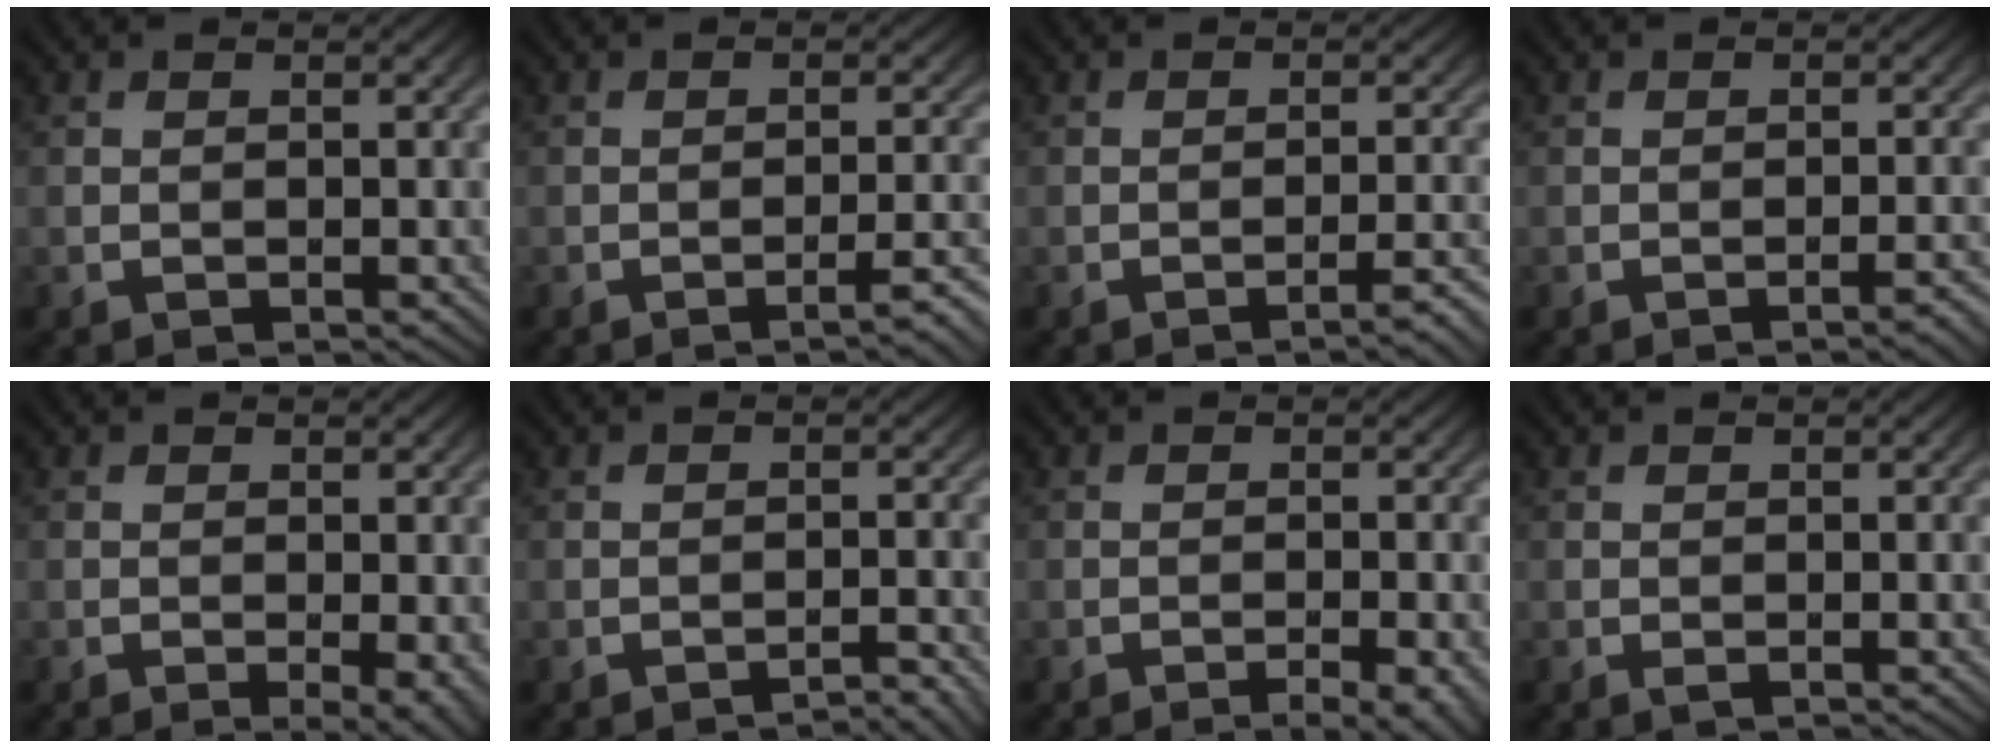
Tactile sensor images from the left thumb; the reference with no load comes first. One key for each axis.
{"total": 2.4, "fx": -1.9, "fy": -0.5, "fz": 1.4, "tx": -0.023, "ty": 0.008, "tz": -0.028}
{"total": 2.1, "fx": -1.8, "fy": -0.6, "fz": 1.0, "tx": -0.017, "ty": 0.007, "tz": -0.026}
{"total": 1.5, "fx": -1.3, "fy": -0.5, "fz": 0.6, "tx": -0.010, "ty": 0.005, "tz": -0.019}
{"total": 3.4, "fx": -0.4, "fy": 1.4, "fz": 3.1, "tx": -0.040, "ty": 0.000, "tz": -0.006}
{"total": 1.9, "fx": -1.8, "fy": -0.6, "fz": 0.2, "tx": -0.002, "ty": 0.009, "tz": -0.027}
{"total": 3.6, "fx": -2.0, "fy": 0.8, "fz": 2.8, "tx": -0.041, "ty": 0.003, "tz": -0.027}
{"total": 0.7, "fx": -0.2, "fy": 0.3, "fz": 0.6, "tx": -0.010, "ty": 0.001, "tz": -0.003}